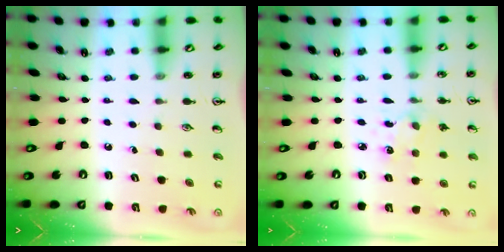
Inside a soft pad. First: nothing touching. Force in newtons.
{"total": 2.1, "press": 2.0, "slide": 0.7}